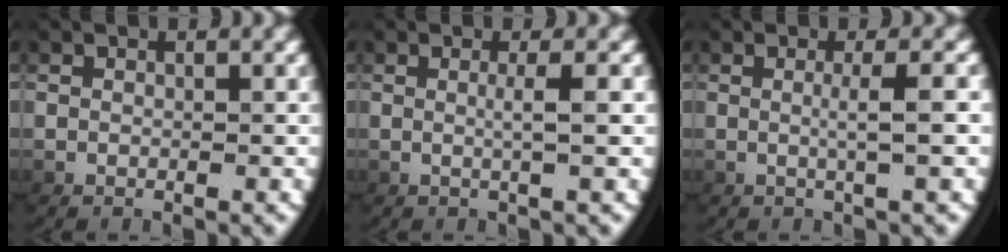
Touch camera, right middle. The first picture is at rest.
{"total": 1.6, "force": [0.3, -0.6, 1.5], "torque": [-0.029, 0.000, 0.008]}
{"total": 2.0, "force": [0.2, -0.6, 1.8], "torque": [-0.037, 0.001, 0.006]}